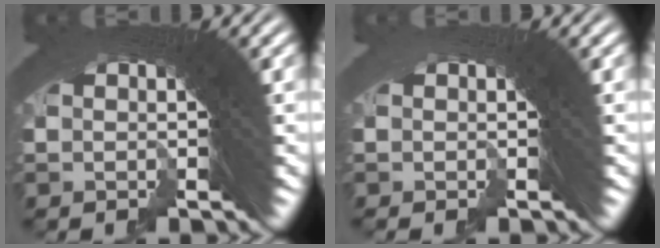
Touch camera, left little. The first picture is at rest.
{"total": 0.6, "force": [-0.6, -0.1, -0.2], "torque": [0.011, 0.007, -0.014]}